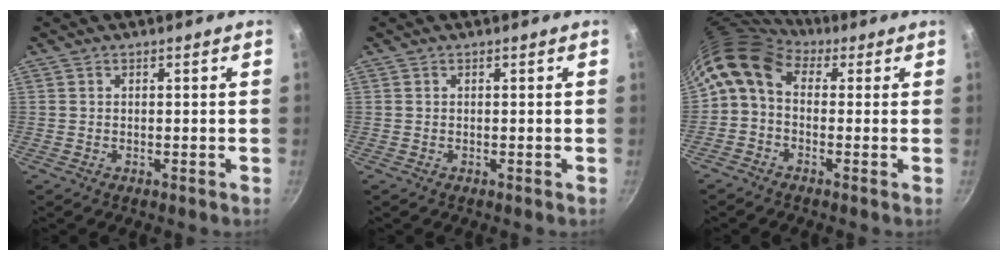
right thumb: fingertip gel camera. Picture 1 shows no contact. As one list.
[{"total": 0.0}, {"total": 9.5, "force": [1.6, 6.6, 6.6], "torque": [-0.126, 0.028, 0.008]}]